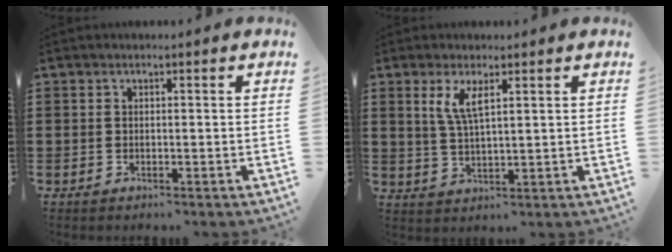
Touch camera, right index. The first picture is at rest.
{"total": 4.2, "force": [1.9, 1.2, 3.5], "torque": [-0.076, 0.005, 0.033]}